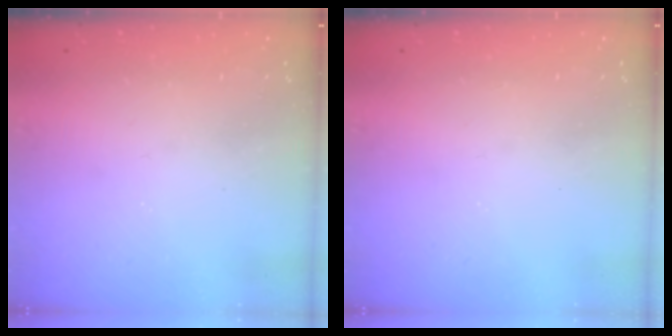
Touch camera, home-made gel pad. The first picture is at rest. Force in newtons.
{"total": 0.0}